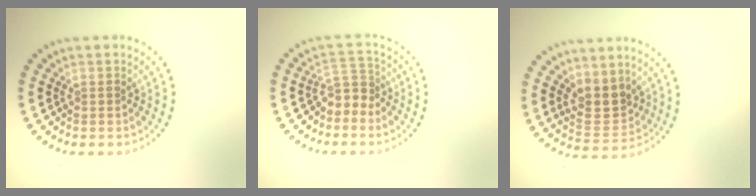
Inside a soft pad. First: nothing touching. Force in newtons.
{"total": 2.6, "press": 1.9, "slide": 1.7}
{"total": 3.3, "press": 2.9, "slide": 1.6}